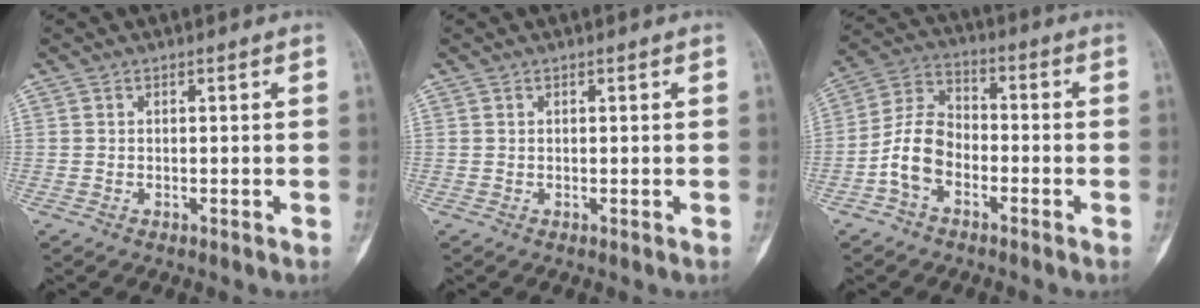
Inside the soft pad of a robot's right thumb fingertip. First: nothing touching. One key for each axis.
{"total": 0.0}
{"total": 9.3, "fx": -3.7, "fy": 6.1, "fz": 5.9, "tx": -0.107, "ty": 0.039, "tz": -0.081}